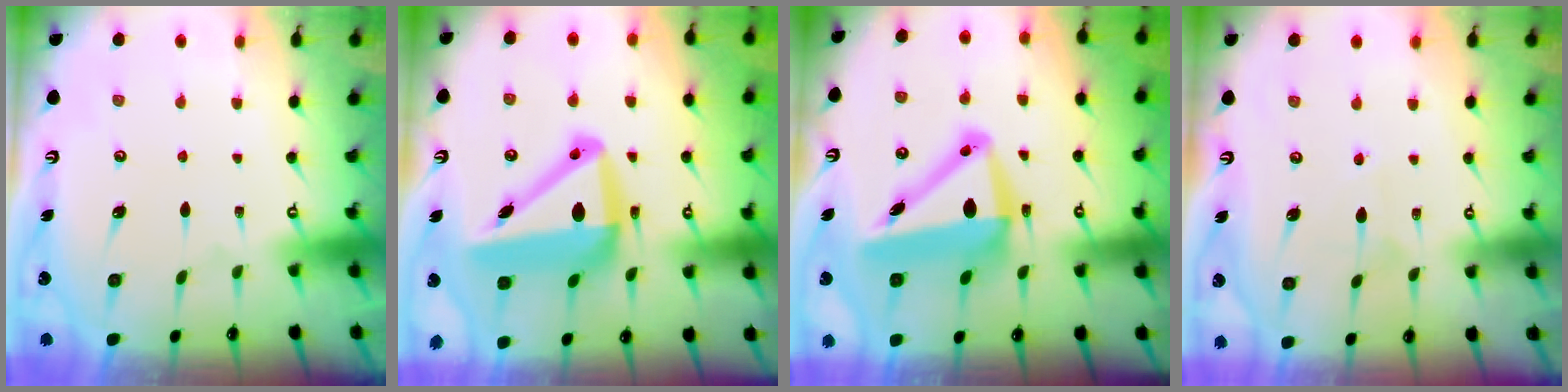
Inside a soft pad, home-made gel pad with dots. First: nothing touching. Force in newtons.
{"total": 15.2, "press": 14.9, "slide": 3.1}
{"total": 11.5, "press": 11.3, "slide": 2.1}
{"total": 4.2, "press": 4.2, "slide": 0.4}